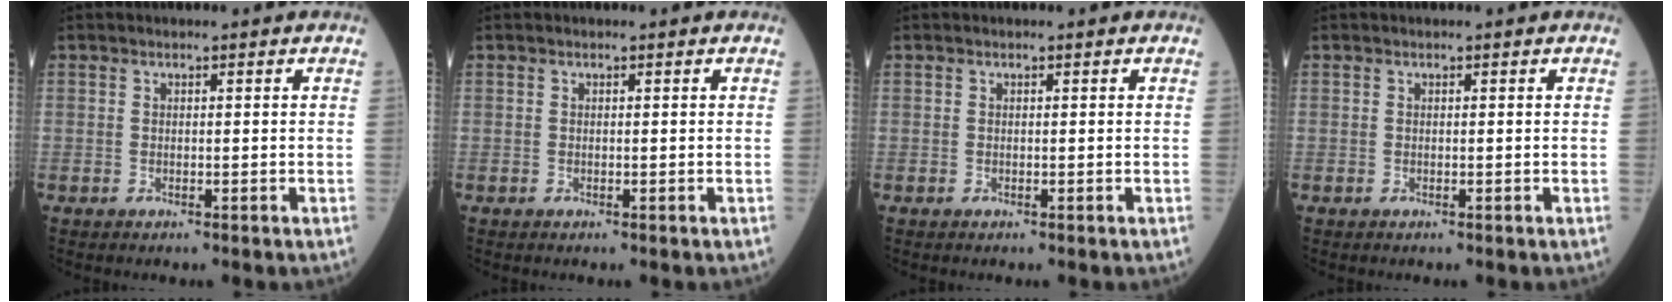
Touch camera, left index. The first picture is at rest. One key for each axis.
{"total": 0.0}
{"total": 0.0}
{"total": 0.0}